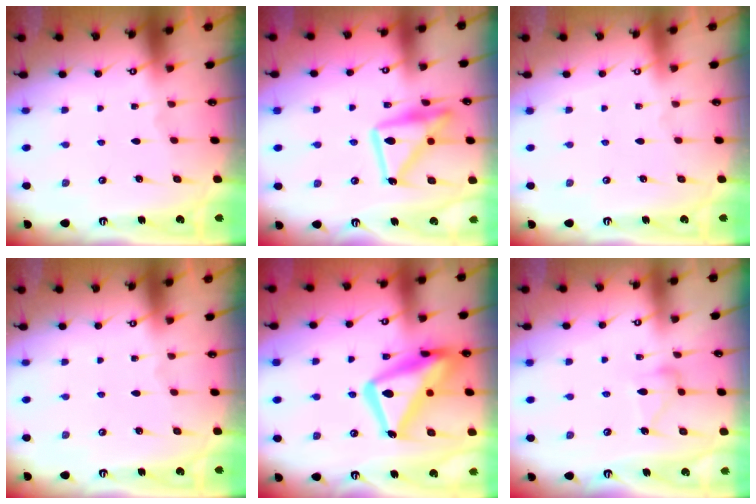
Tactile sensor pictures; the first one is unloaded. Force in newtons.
{"total": 15.3, "press": 15.3, "slide": 1.2}
{"total": 3.9, "press": 3.9, "slide": 0.1}
{"total": 0.0}
{"total": 19.5, "press": 19.4, "slide": 1.7}
{"total": 11.1, "press": 11.1, "slide": 0.5}